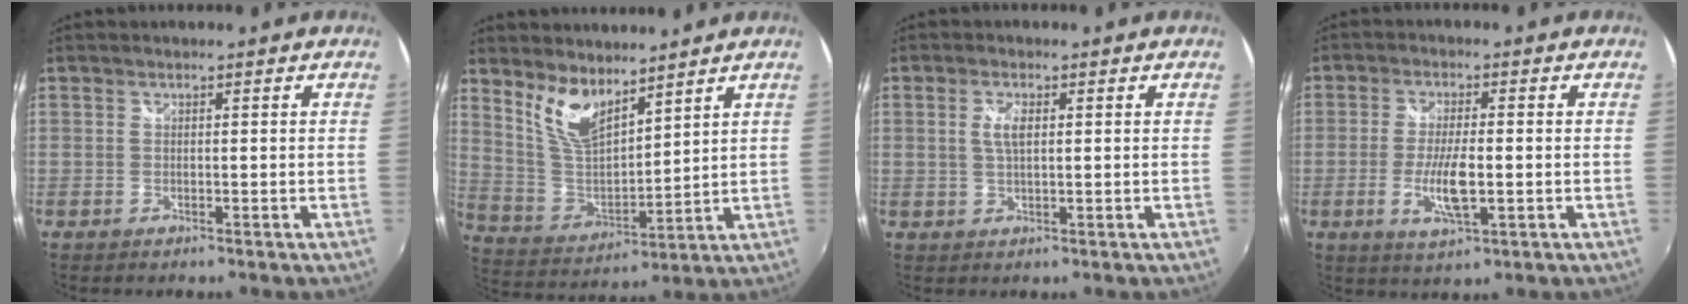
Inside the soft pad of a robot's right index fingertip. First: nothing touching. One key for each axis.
{"total": 10.0, "fx": 7.1, "fy": 3.7, "fz": 5.9, "tx": -0.117, "ty": -0.006, "tz": 0.148}
{"total": 3.0, "fx": 0.6, "fy": 1.1, "fz": 2.7, "tx": -0.053, "ty": 0.001, "tz": 0.011}
{"total": 7.1, "fx": -1.6, "fy": 1.8, "fz": 6.7, "tx": -0.134, "ty": -0.011, "tz": -0.030}